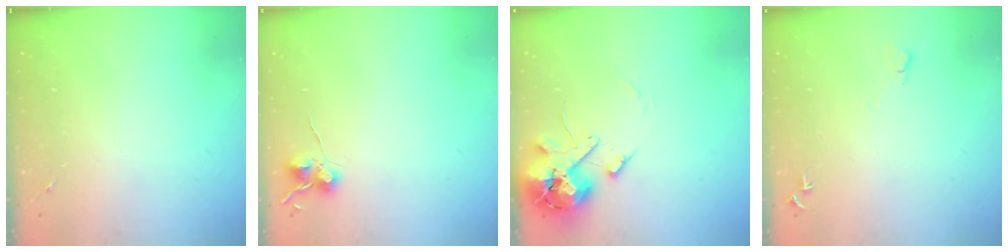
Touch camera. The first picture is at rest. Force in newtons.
{"total": 6.9, "press": 6.9, "slide": 0.6}
{"total": 14.6, "press": 14.4, "slide": 2.4}
{"total": 5.8, "press": 5.8, "slide": 0.7}